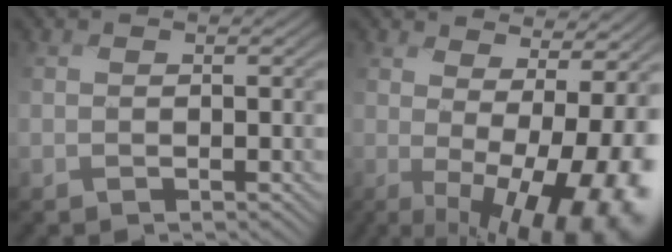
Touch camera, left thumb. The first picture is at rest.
{"total": 12.6, "force": [1.1, 4.1, 11.9], "torque": [-0.151, 0.000, 0.041]}